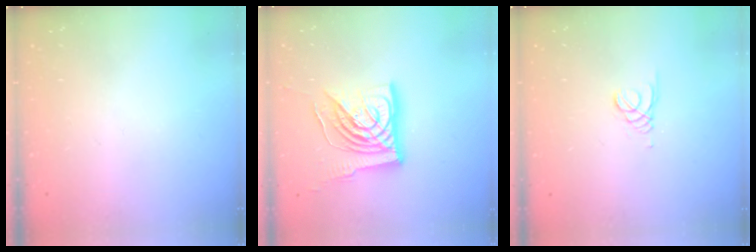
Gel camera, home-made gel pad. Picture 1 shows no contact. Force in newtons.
{"total": 20.3, "press": 20.1, "slide": 2.6}
{"total": 1.5, "press": 1.5, "slide": 0.1}